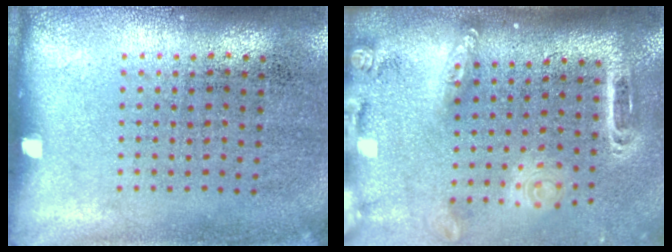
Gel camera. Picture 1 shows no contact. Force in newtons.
{"total": 2.5, "press": 1.9, "slide": 1.7}